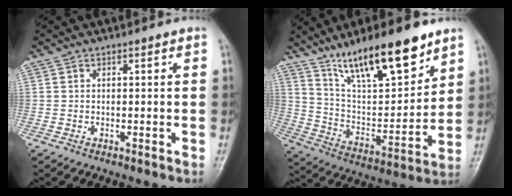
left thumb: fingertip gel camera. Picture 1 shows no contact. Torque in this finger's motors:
{"motor_torque": [1.64, 1.65, 1.45, -1.32, 0.36]}